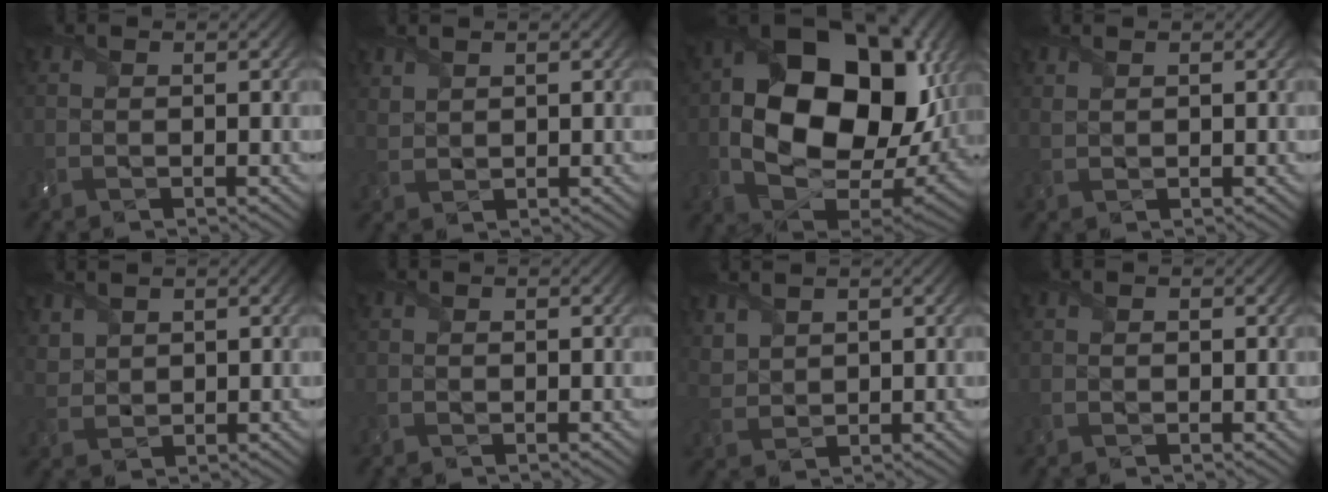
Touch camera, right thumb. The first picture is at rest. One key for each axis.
{"total": 1.7, "fx": 1.6, "fy": 0.3, "fz": 0.3, "tx": -0.018, "ty": 0.005, "tz": 0.041}
{"total": 19.4, "fx": 2.3, "fy": 13.1, "fz": 14.1, "tx": -0.261, "ty": -0.034, "tz": 0.063}
{"total": 1.0, "fx": 1.0, "fy": -0.1, "fz": 0.1, "tx": -0.014, "ty": 0.003, "tz": 0.023}
{"total": 2.4, "fx": 2.1, "fy": 1.0, "fz": 0.5, "tx": -0.023, "ty": 0.004, "tz": 0.050}
{"total": 0.0}
{"total": 2.8, "fx": 2.4, "fy": 1.1, "fz": 0.8, "tx": -0.033, "ty": 0.004, "tz": 0.057}
{"total": 0.0}